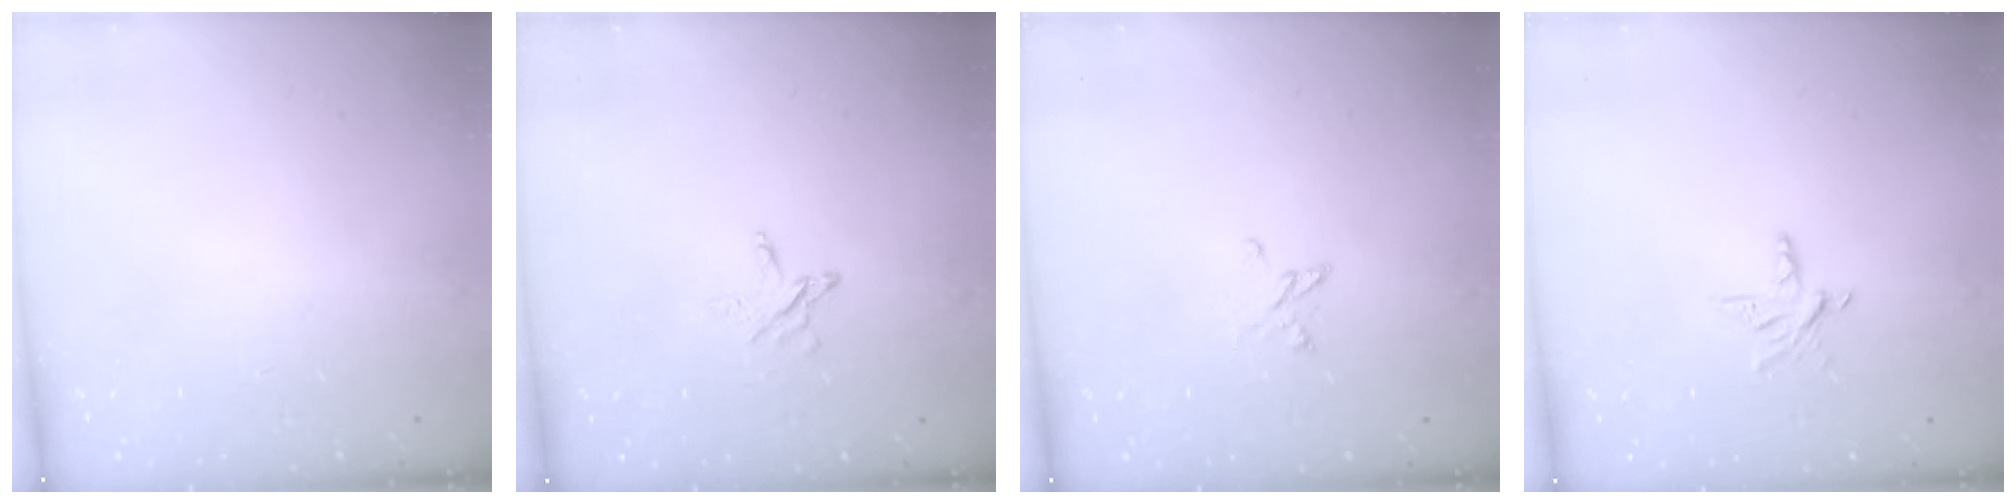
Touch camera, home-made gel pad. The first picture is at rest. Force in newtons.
{"total": 3.2, "press": 3.2, "slide": 0.3}
{"total": 3.9, "press": 3.8, "slide": 0.4}
{"total": 6.9, "press": 6.9, "slide": 0.6}